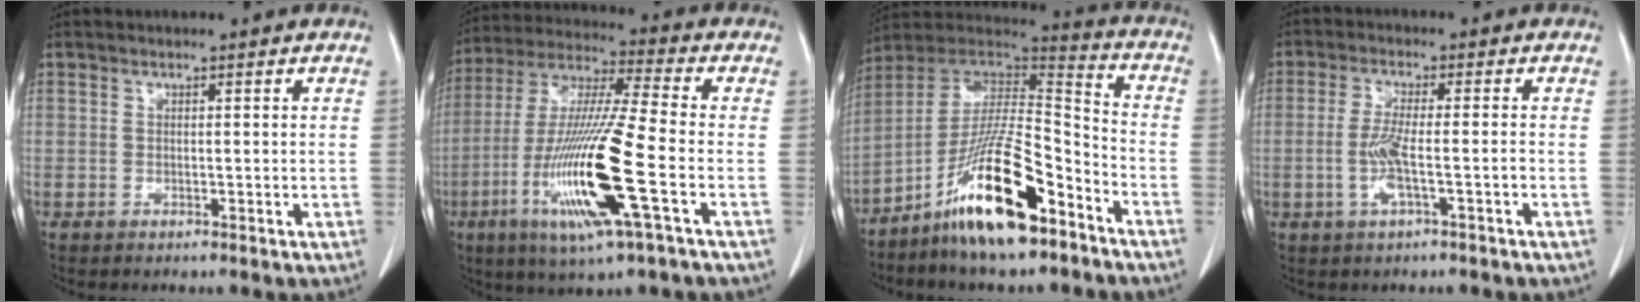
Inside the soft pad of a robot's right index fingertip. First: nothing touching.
{"total": 18.1, "force": [-5.7, 0.3, 17.2], "torque": [-0.359, -0.024, -0.112]}
{"total": 17.6, "force": [-10.7, 3.1, 13.6], "torque": [-0.269, -0.002, -0.193]}
{"total": 4.8, "force": [-1.5, 0.3, 4.5], "torque": [-0.095, -0.004, -0.030]}